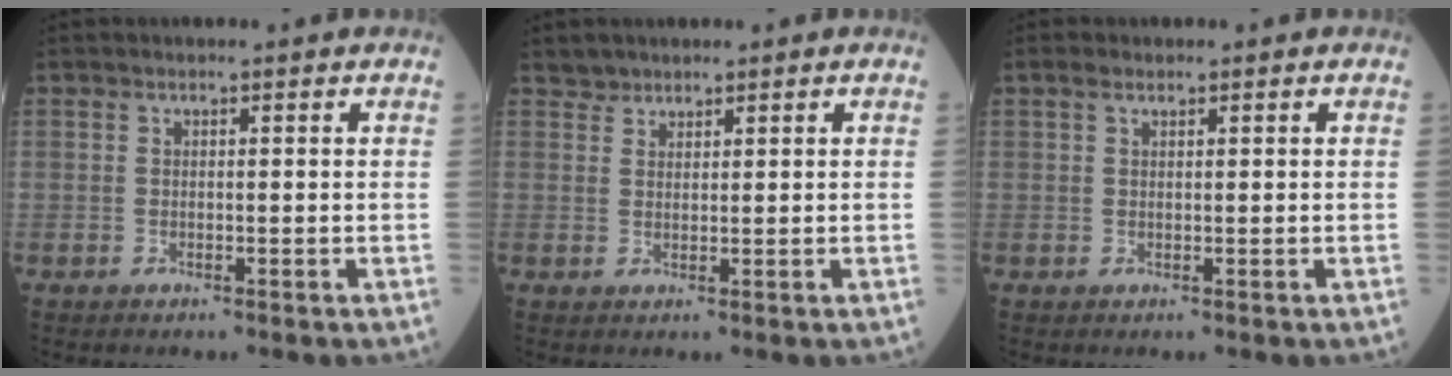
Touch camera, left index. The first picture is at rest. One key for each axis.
{"total": 1.6, "fx": 1.4, "fy": 0.7, "fz": -0.3, "tx": 0.006, "ty": 0.006, "tz": 0.026}
{"total": 1.1, "fx": 0.8, "fy": 0.4, "fz": 0.6, "tx": -0.014, "ty": 0.010, "tz": 0.016}